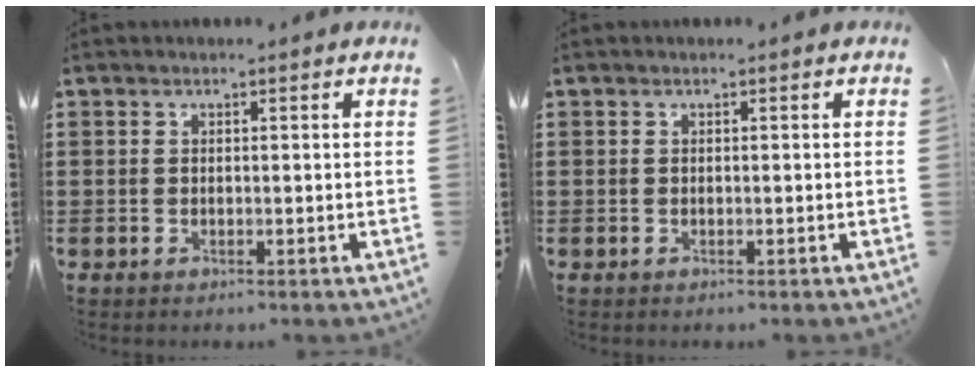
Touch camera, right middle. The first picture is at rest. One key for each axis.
{"total": 0.0}